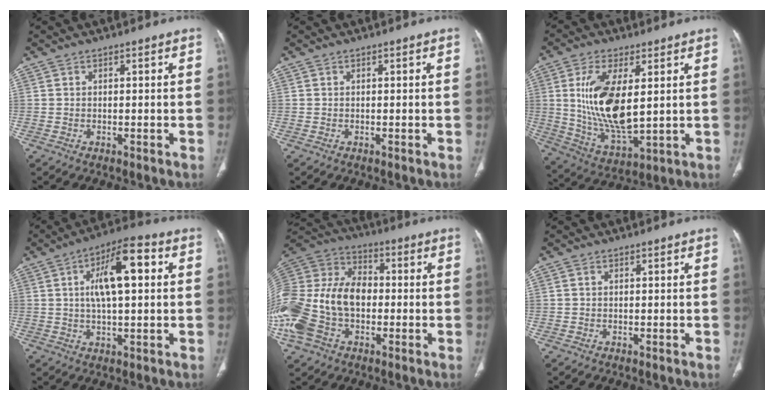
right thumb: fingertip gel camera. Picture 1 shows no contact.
{"total": 0.0}
{"total": 15.5, "force": [2.6, 6.6, 13.8], "torque": [-0.268, -0.027, 0.062]}
{"total": 12.4, "force": [2.6, 4.6, 11.2], "torque": [-0.182, 0.017, 0.037]}
{"total": 24.8, "force": [-3.4, 17.1, 17.6], "torque": [-0.412, 0.041, -0.058]}
{"total": 0.0}